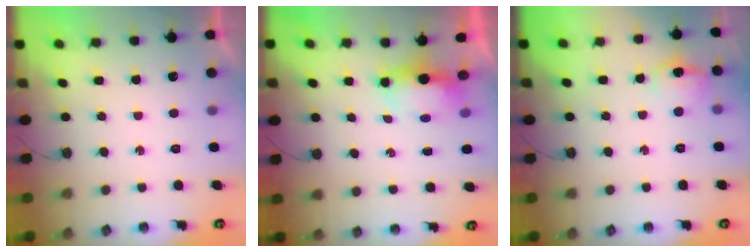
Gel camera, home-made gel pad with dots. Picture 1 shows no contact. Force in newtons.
{"total": 7.0, "press": 6.1, "slide": 3.3}
{"total": 9.6, "press": 9.6, "slide": 0.8}